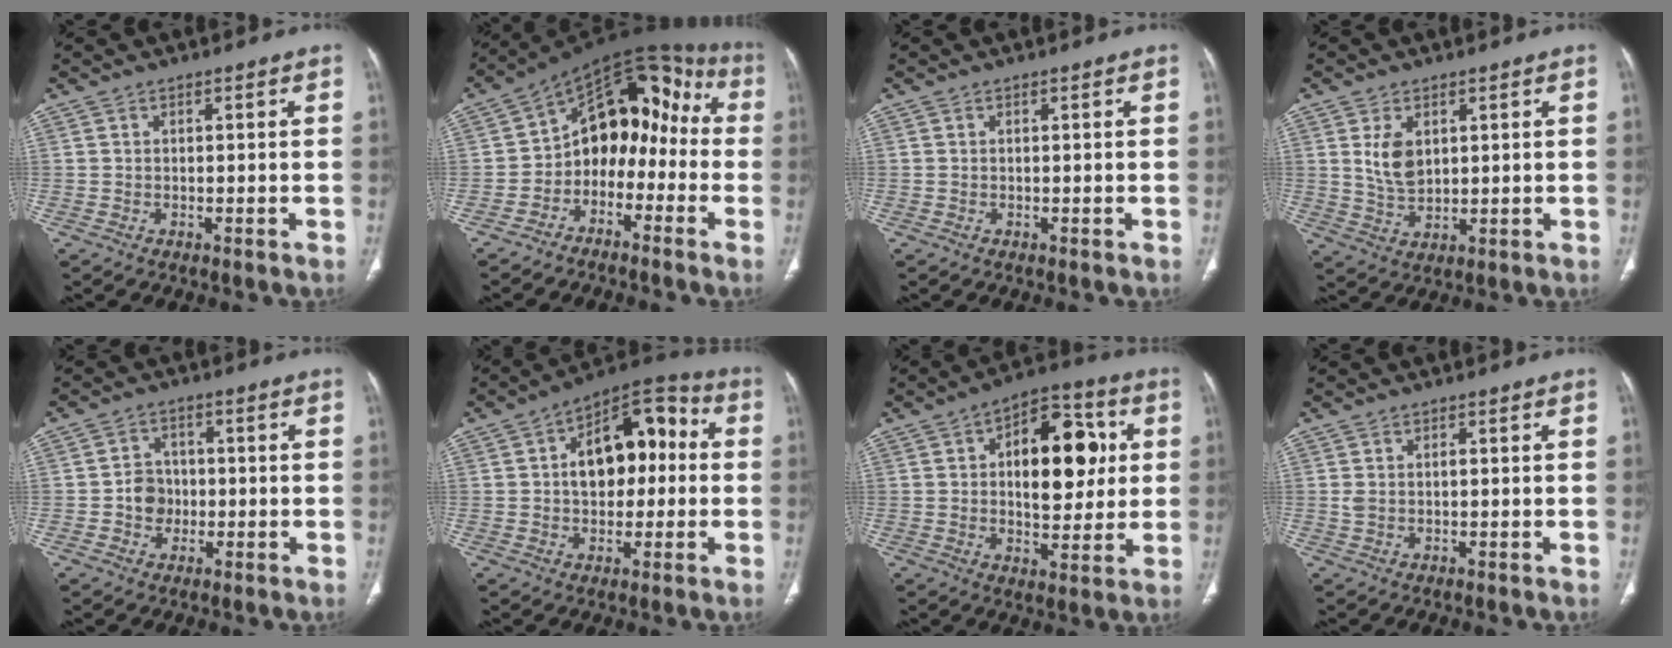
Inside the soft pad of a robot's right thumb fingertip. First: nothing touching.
{"total": 14.4, "force": [-3.6, 10.3, 9.4], "torque": [-0.087, 0.092, -0.072]}
{"total": 0.0}
{"total": 6.0, "force": [1.8, 3.7, 4.4], "torque": [-0.071, -0.013, 0.046]}
{"total": 5.0, "force": [-0.8, 4.5, 2.0], "torque": [-0.007, 0.011, -0.019]}
{"total": 15.8, "force": [1.5, 9.7, 12.4], "torque": [-0.141, 0.044, 0.015]}
{"total": 17.3, "force": [3.0, 9.8, 14.0], "torque": [-0.149, 0.013, 0.042]}
{"total": 1.8, "force": [0.1, 1.0, 1.5], "torque": [-0.040, 0.009, 0.005]}